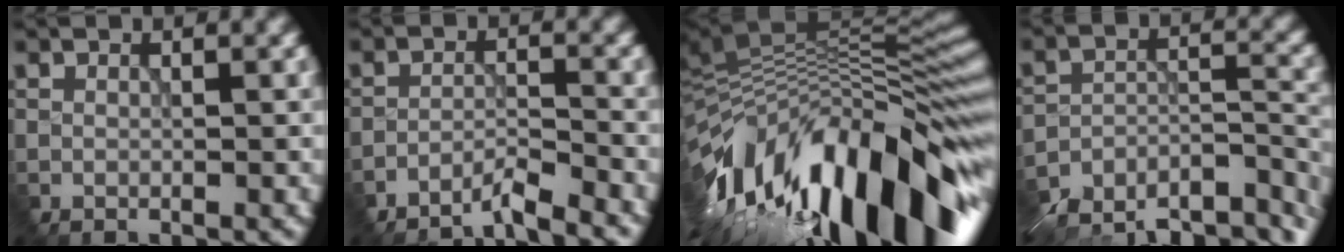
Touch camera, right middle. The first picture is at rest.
{"total": 3.5, "force": [-3.4, -0.7, 0.0], "torque": [-0.008, 0.008, -0.052]}
{"total": 15.7, "force": [-6.5, 5.4, 13.3], "torque": [-0.225, 0.005, -0.091]}
{"total": 12.2, "force": [-11.1, 3.6, 3.3], "torque": [-0.078, -0.002, -0.126]}